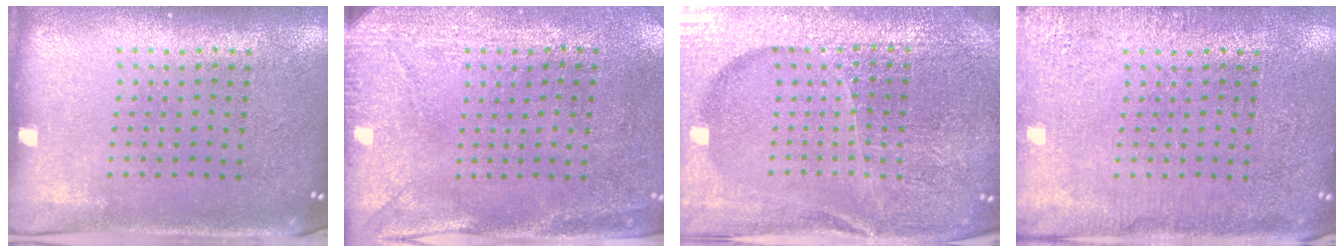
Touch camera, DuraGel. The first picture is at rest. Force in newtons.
{"total": 2.9, "press": 2.3, "slide": 1.8}
{"total": 5.6, "press": 5.1, "slide": 2.4}
{"total": 3.0, "press": 3.0, "slide": 0.4}